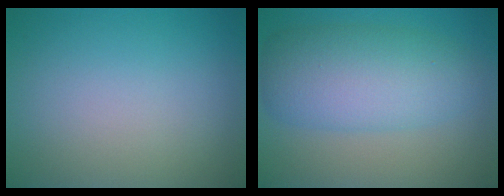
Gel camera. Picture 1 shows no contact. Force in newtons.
{"total": 7.0, "press": 7.0, "slide": 0.1}